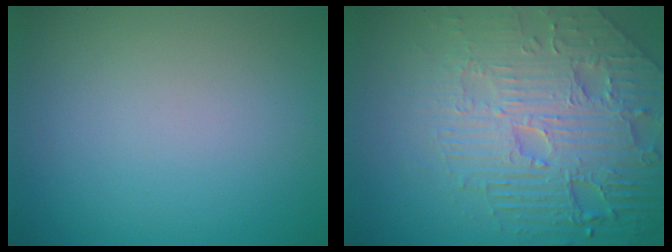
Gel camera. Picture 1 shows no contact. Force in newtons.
{"total": 7.4, "press": 6.0, "slide": 4.4}